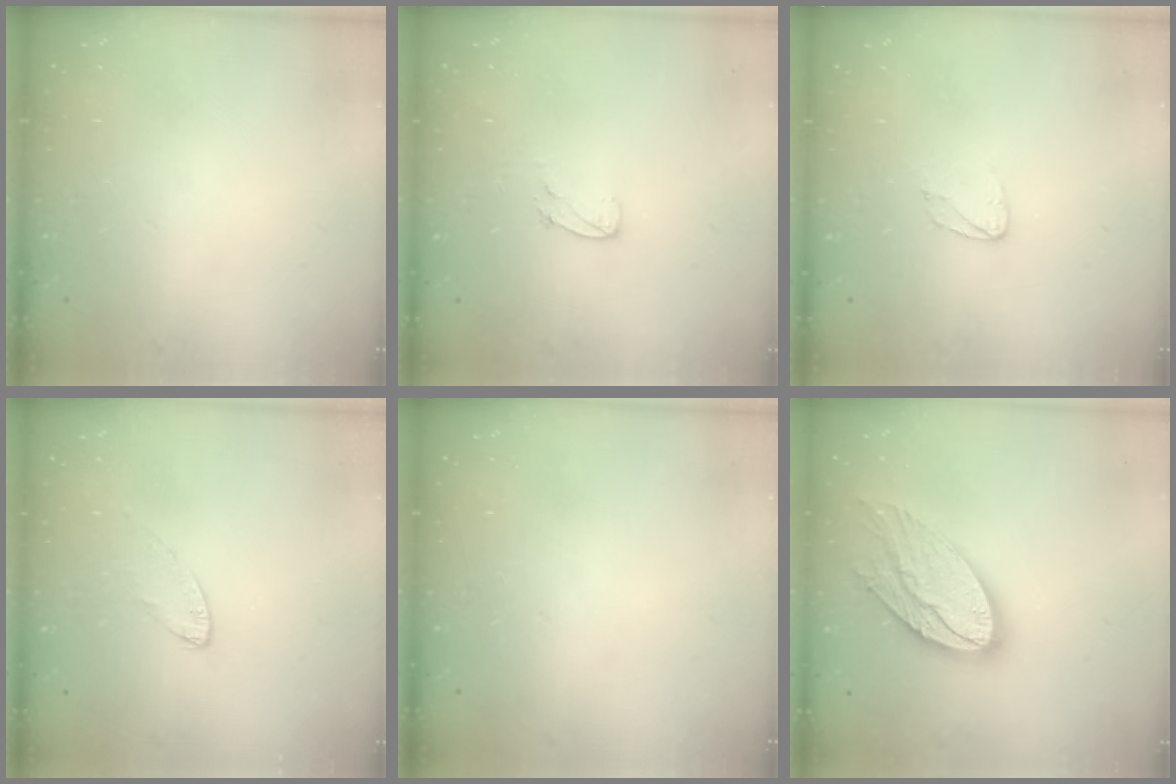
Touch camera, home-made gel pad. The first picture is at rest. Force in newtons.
{"total": 5.1, "press": 5.0, "slide": 0.4}
{"total": 3.8, "press": 3.8, "slide": 0.3}
{"total": 4.3, "press": 4.3, "slide": 0.4}
{"total": 0.0}
{"total": 17.1, "press": 17.0, "slide": 1.4}